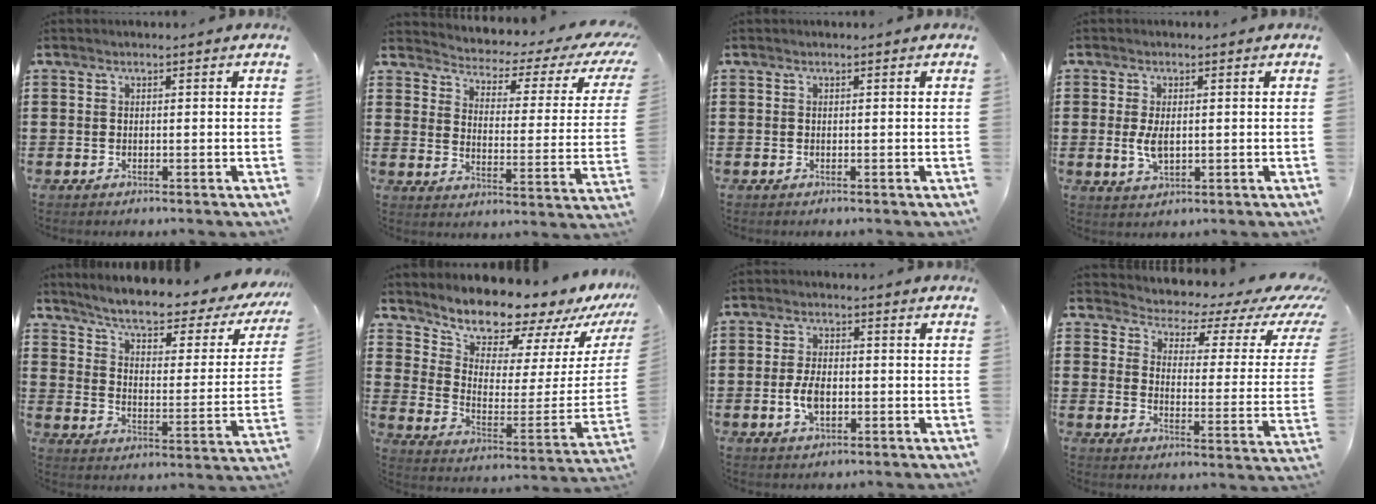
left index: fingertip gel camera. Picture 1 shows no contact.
{"total": 2.5, "force": [1.8, 0.9, 1.5], "torque": [-0.045, -0.025, 0.021]}
{"total": 0.0}
{"total": 3.9, "force": [0.1, 2.0, 3.4], "torque": [-0.081, -0.002, -0.002]}
{"total": 6.4, "force": [5.1, 0.8, 3.8], "torque": [-0.087, -0.036, 0.079]}
{"total": 10.2, "force": [10.0, 2.0, 1.3], "torque": [-0.053, -0.103, 0.169]}
{"total": 4.6, "force": [-0.7, 2.4, 3.9], "torque": [-0.091, -0.003, -0.018]}
{"total": 2.9, "force": [2.2, 1.2, 1.5], "torque": [-0.039, -0.030, 0.027]}